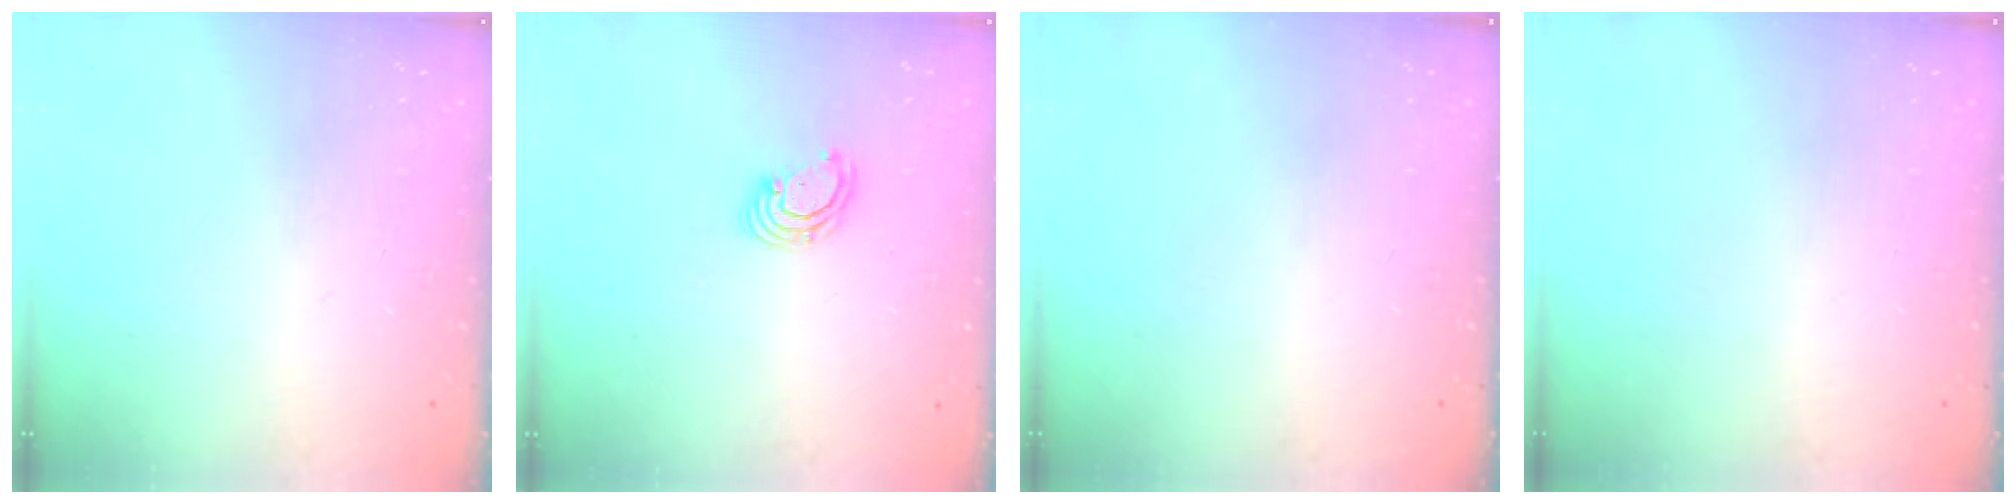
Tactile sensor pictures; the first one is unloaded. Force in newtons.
{"total": 3.1, "press": 3.1, "slide": 0.1}
{"total": 0.0}
{"total": 0.0}